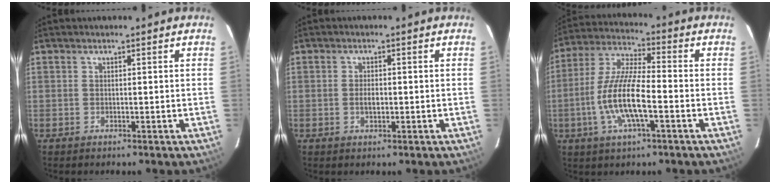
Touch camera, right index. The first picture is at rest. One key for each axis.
{"total": 2.0, "fx": -0.3, "fy": 1.1, "fz": 1.6, "tx": -0.030, "ty": 0.000, "tz": -0.006}
{"total": 13.0, "fx": -3.8, "fy": 3.1, "fz": 12.0, "tx": -0.251, "ty": -0.004, "tz": -0.074}